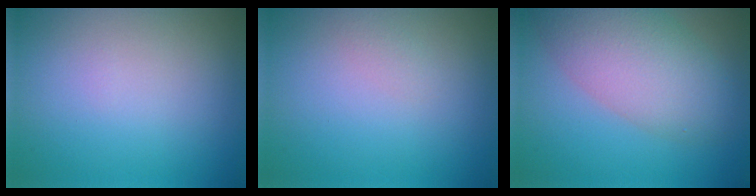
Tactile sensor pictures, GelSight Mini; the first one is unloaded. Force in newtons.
{"total": 0.6, "press": 0.6, "slide": 0.0}
{"total": 6.9, "press": 6.9, "slide": 0.4}